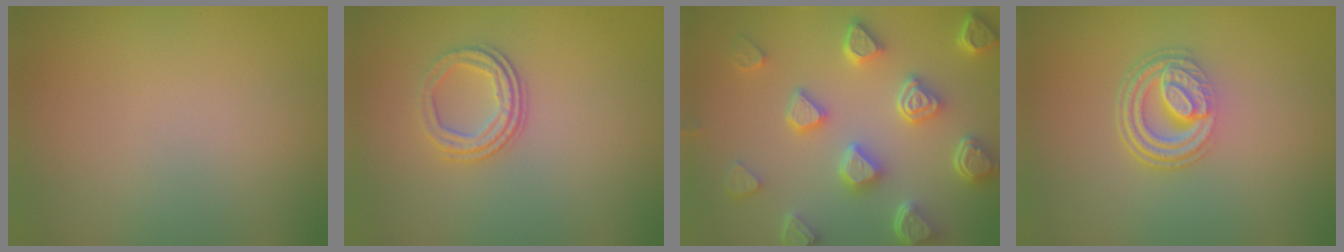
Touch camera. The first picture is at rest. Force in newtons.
{"total": 2.9, "press": 2.3, "slide": 1.7}
{"total": 7.2, "press": 5.8, "slide": 4.4}
{"total": 4.9, "press": 3.4, "slide": 3.5}